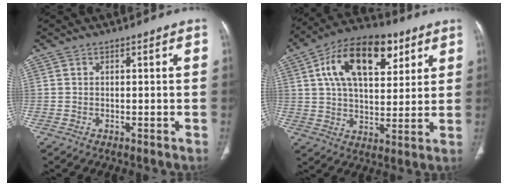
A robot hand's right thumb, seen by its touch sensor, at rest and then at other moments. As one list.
[{"total": 19.1, "force": [7.7, 10.4, 14.0], "torque": [-0.199, -0.007, 0.124]}]